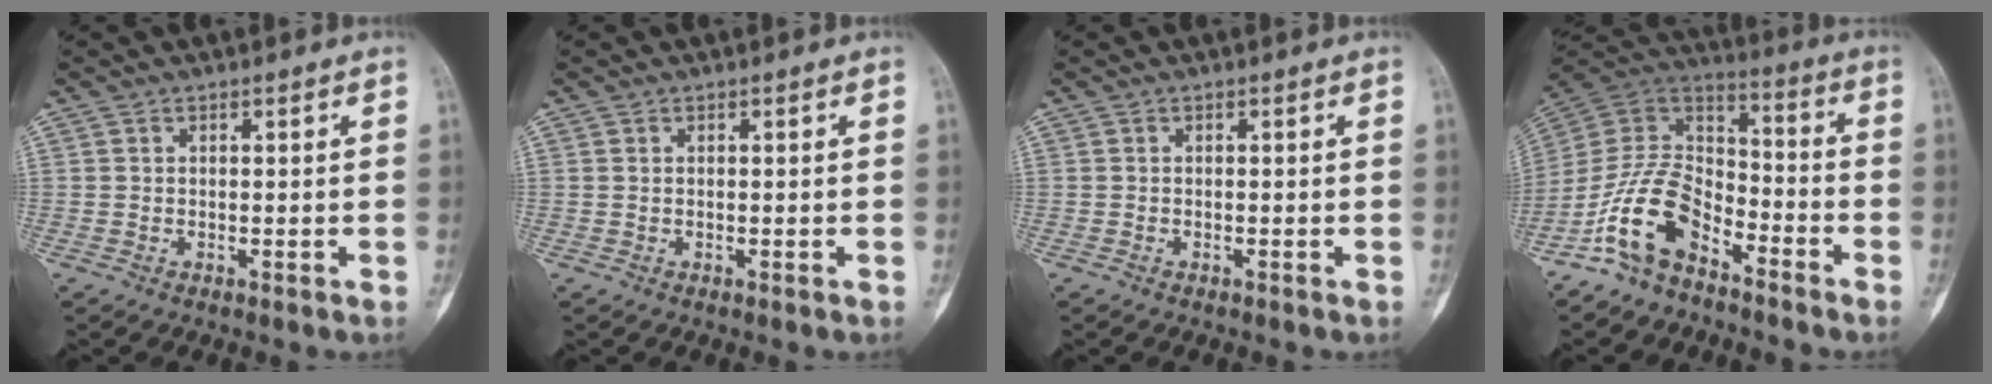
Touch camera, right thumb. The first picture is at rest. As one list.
[{"total": 0.0}, {"total": 0.0}, {"total": 14.2, "force": [-8.8, 7.7, 8.1], "torque": [-0.145, 0.080, -0.179]}]